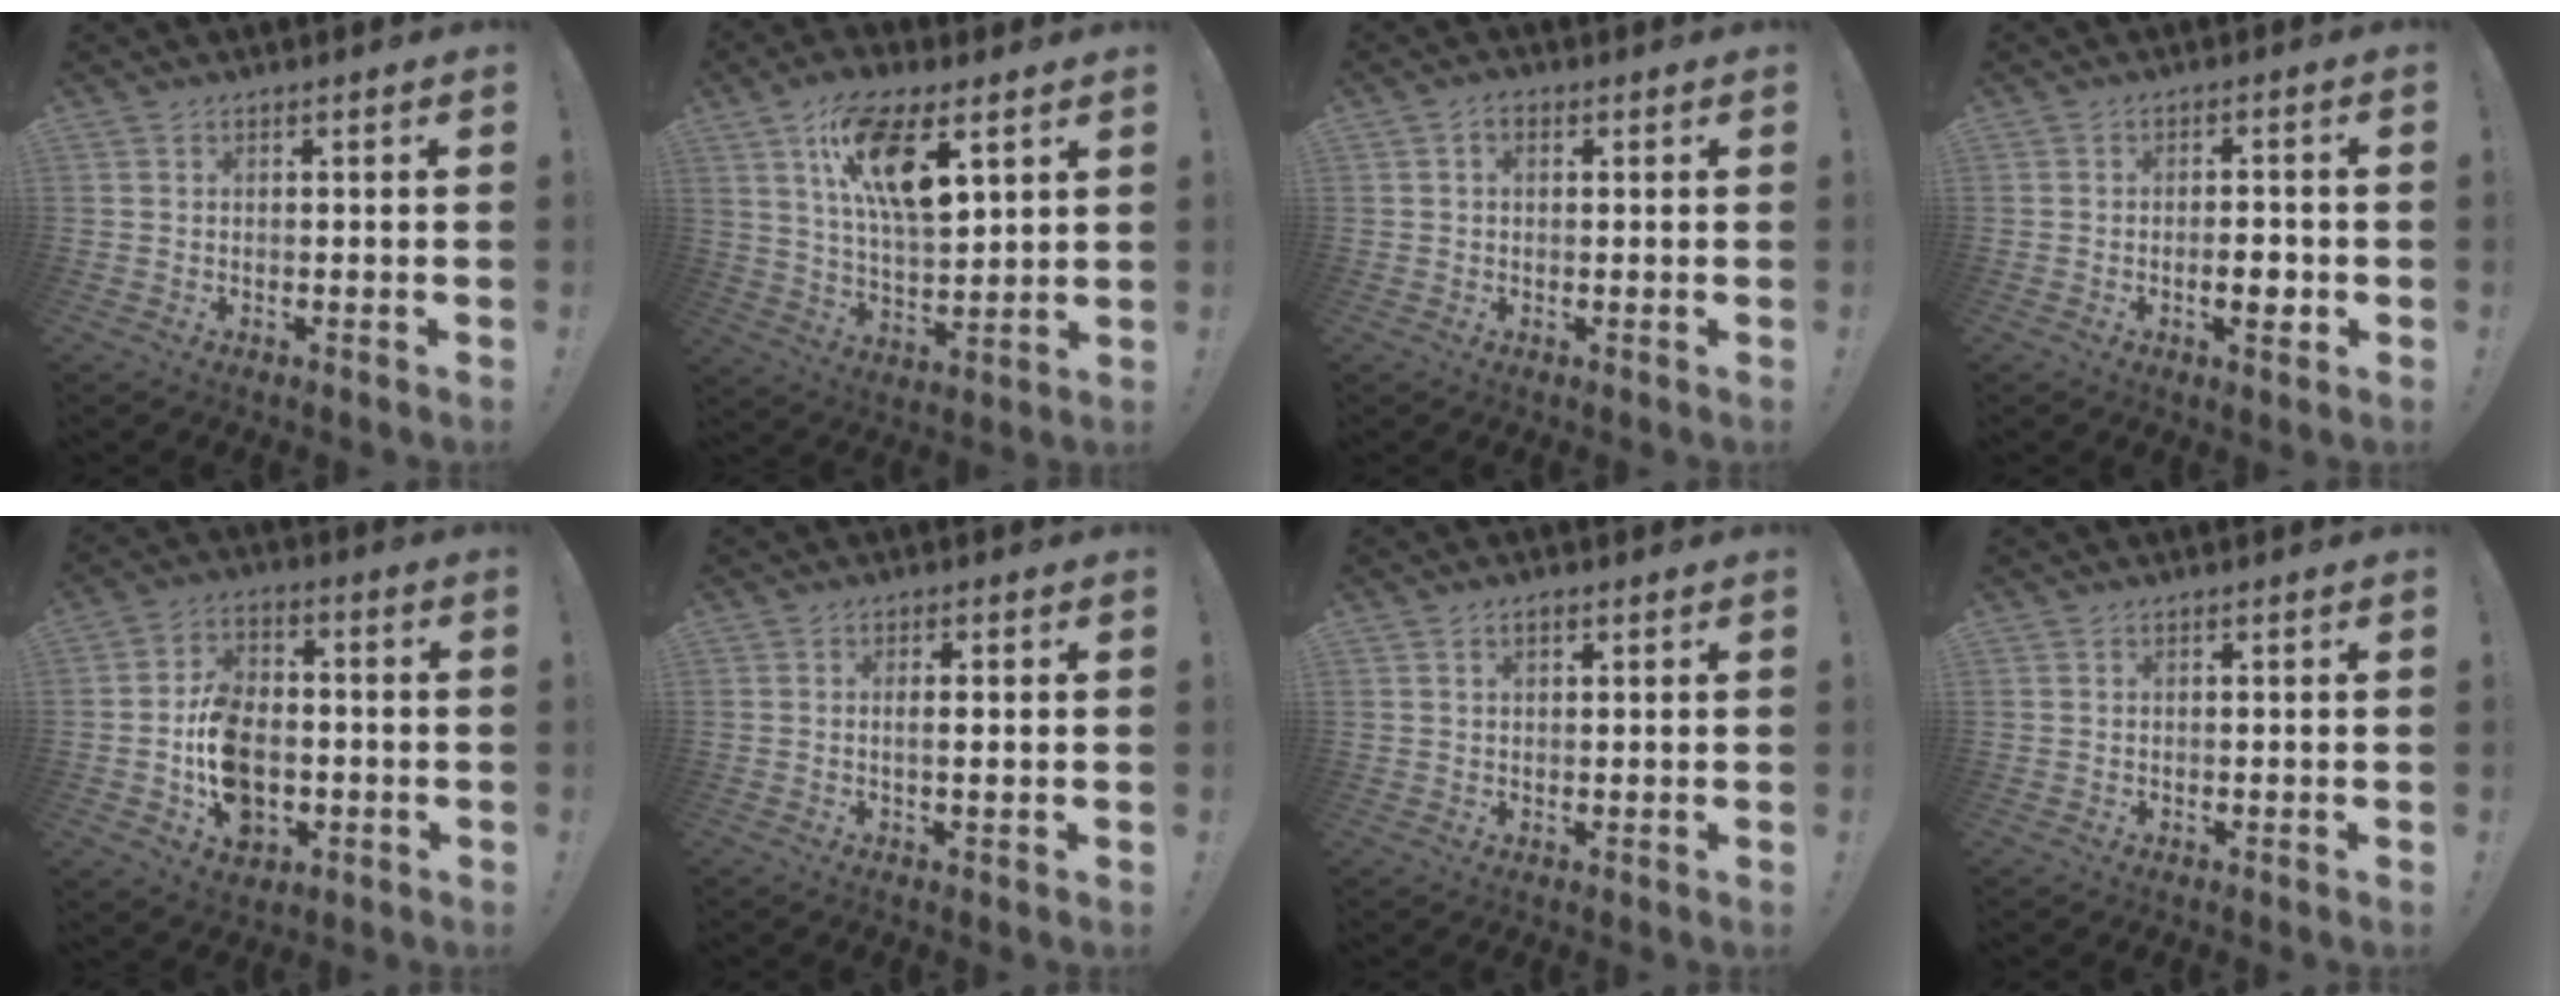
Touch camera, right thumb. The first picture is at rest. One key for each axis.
{"total": 16.3, "fx": 7.7, "fy": 6.5, "fz": 12.9, "tx": -0.222, "ty": -0.018, "tz": 0.132}
{"total": 2.4, "fx": 0.7, "fy": 1.6, "fz": 1.6, "tx": -0.024, "ty": 0.003, "tz": 0.011}
{"total": 5.2, "fx": -1.6, "fy": 1.8, "fz": 4.6, "tx": -0.060, "ty": 0.003, "tz": -0.028}
{"total": 13.8, "fx": -3.5, "fy": 10.6, "fz": 8.2, "tx": -0.124, "ty": 0.022, "tz": -0.055}
{"total": 3.1, "fx": -0.1, "fy": 0.3, "fz": 3.1, "tx": -0.044, "ty": -0.004, "tz": -0.008}
{"total": 1.7, "fx": 0.9, "fy": 1.0, "fz": 1.0, "tx": -0.009, "ty": -0.003, "tz": 0.012}
{"total": 0.0}